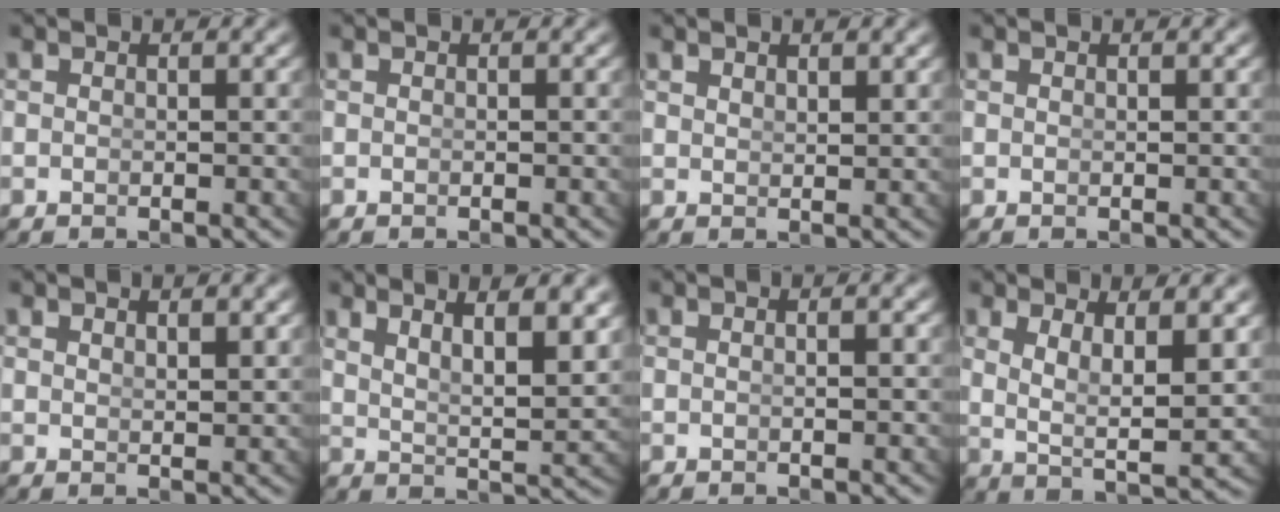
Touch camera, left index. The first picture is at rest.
{"total": 0.0}
{"total": 1.1, "force": [1.0, -0.5, 0.3], "torque": [0.002, -0.009, 0.027]}
{"total": 0.0}
{"total": 1.1, "force": [0.8, -0.5, 0.5], "torque": [-0.005, -0.010, 0.023]}
{"total": 6.7, "force": [3.8, 2.2, 5.1], "torque": [-0.067, 0.000, 0.061]}
{"total": 0.7, "force": [-0.2, -0.4, 0.5], "torque": [-0.007, -0.004, 0.000]}
{"total": 5.0, "force": [1.4, 1.7, 4.5], "torque": [-0.082, -0.024, 0.034]}